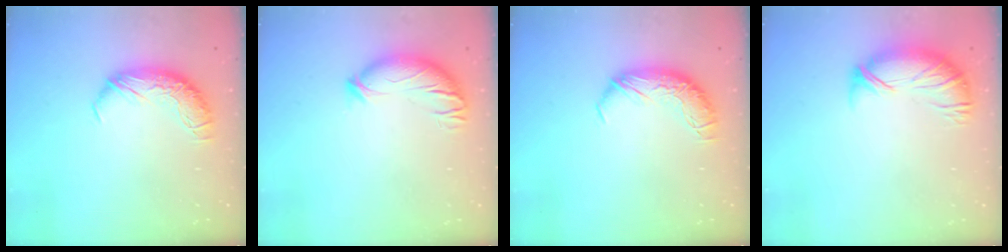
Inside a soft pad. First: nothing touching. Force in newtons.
{"total": 3.5, "press": 3.3, "slide": 1.3}
{"total": 0.0}
{"total": 3.9, "press": 3.4, "slide": 2.0}